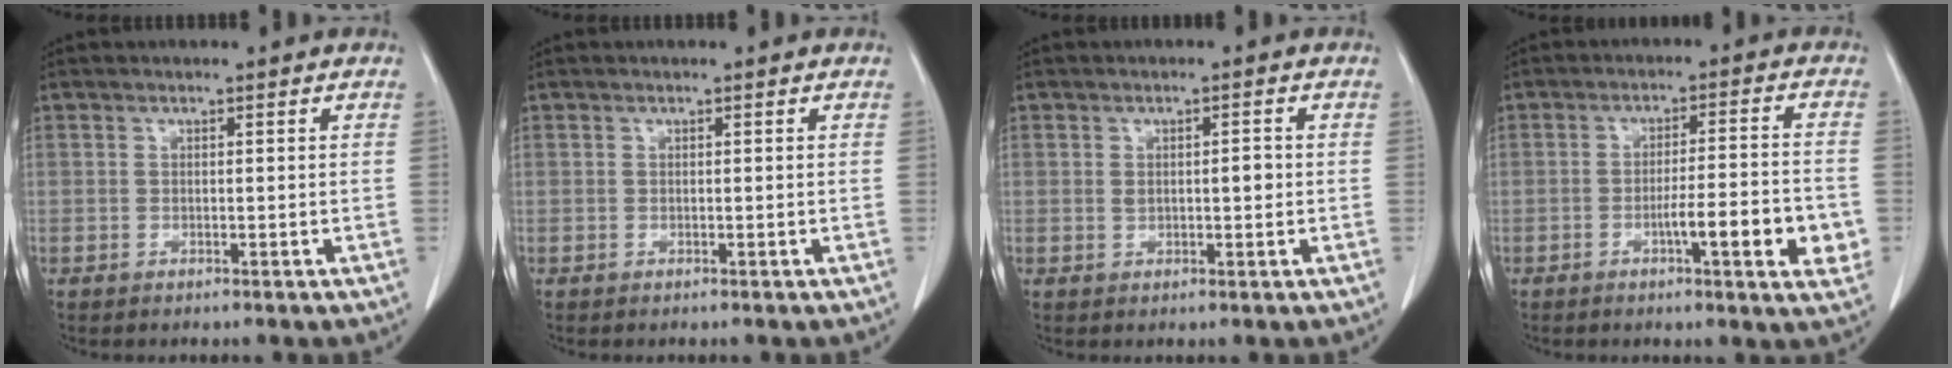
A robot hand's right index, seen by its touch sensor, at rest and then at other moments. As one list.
[{"total": 0.0}, {"total": 2.6, "force": [0.2, 1.1, 2.3], "torque": [-0.040, 0.005, 0.006]}, {"total": 9.7, "force": [-3.1, 0.9, 9.2], "torque": [-0.120, -0.001, -0.042]}]